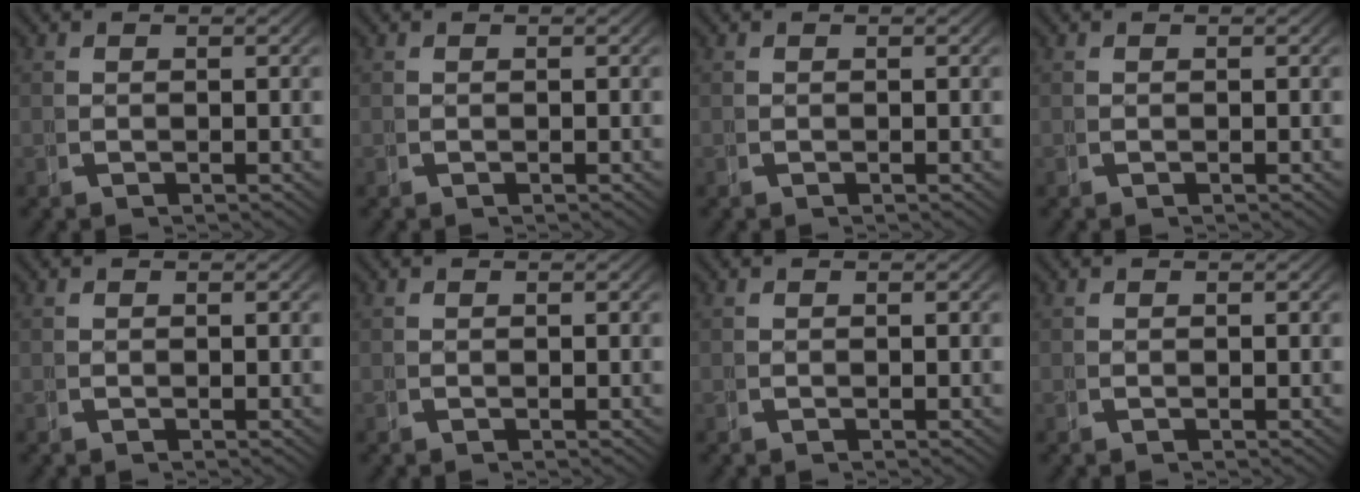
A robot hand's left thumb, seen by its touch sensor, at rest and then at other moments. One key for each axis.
{"total": 0.0}
{"total": 0.0}
{"total": 0.0}
{"total": 0.6, "fx": 0.2, "fy": -0.5, "fz": -0.2, "tx": 0.006, "ty": -0.001, "tz": 0.006}
{"total": 0.0}
{"total": 0.0}
{"total": 0.0}